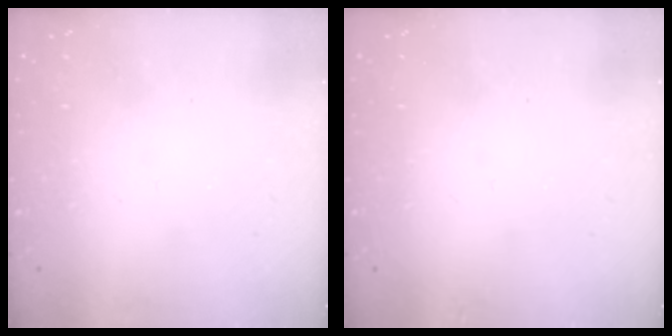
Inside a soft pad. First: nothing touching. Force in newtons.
{"total": 0.0}